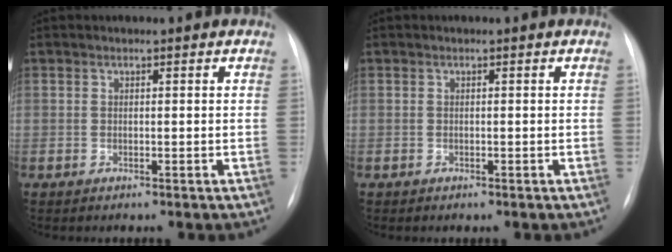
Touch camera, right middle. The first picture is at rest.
{"total": 0.0}